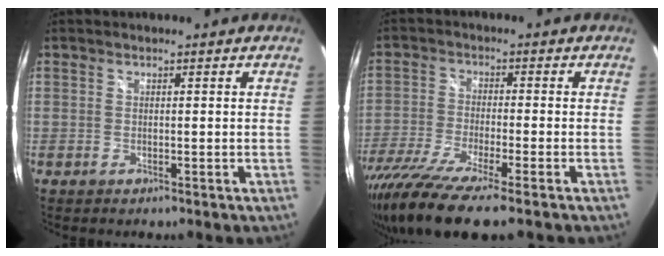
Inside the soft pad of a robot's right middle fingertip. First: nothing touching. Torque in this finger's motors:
{"motor_torque": [1.21, -0.93, 0.66, 0.21]}